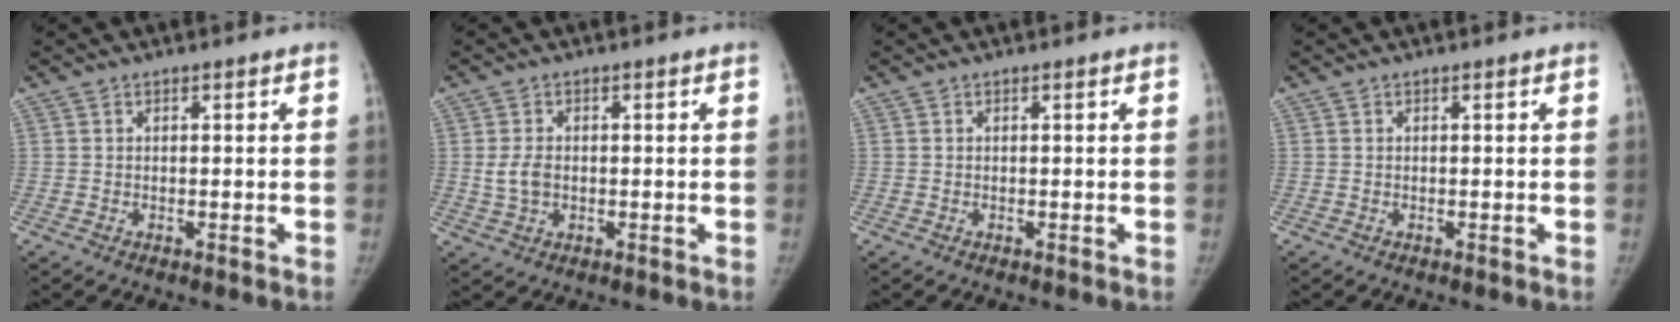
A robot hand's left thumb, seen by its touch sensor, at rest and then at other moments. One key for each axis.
{"total": 3.8, "fx": -0.2, "fy": 2.7, "fz": 2.6, "tx": -0.048, "ty": 0.003, "tz": 0.001}
{"total": 0.0}
{"total": 0.0}